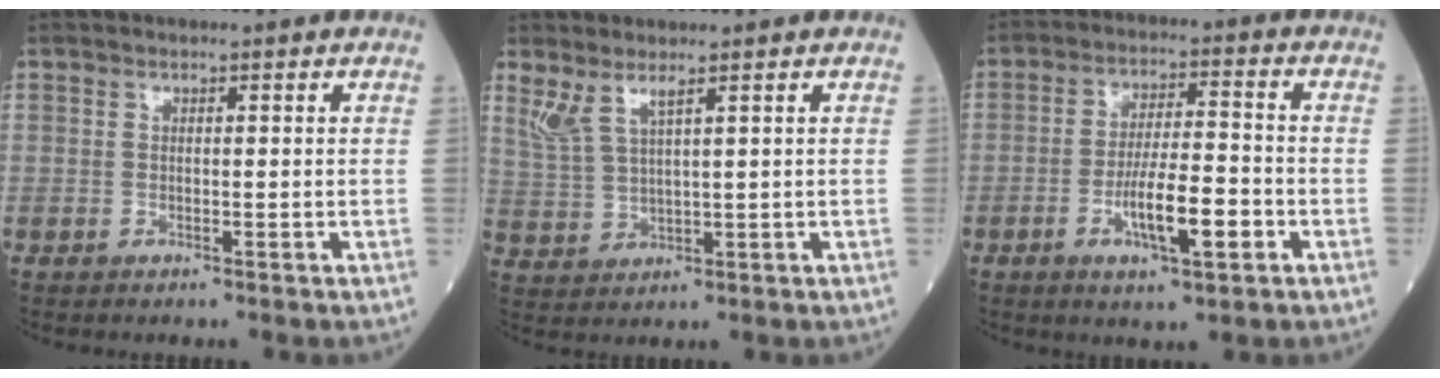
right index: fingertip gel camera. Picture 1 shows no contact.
{"total": 4.0, "force": [2.8, 0.6, 2.8], "torque": [-0.074, 0.002, 0.071]}
{"total": 8.8, "force": [-3.2, 1.6, 8.0], "torque": [-0.146, 0.000, -0.052]}